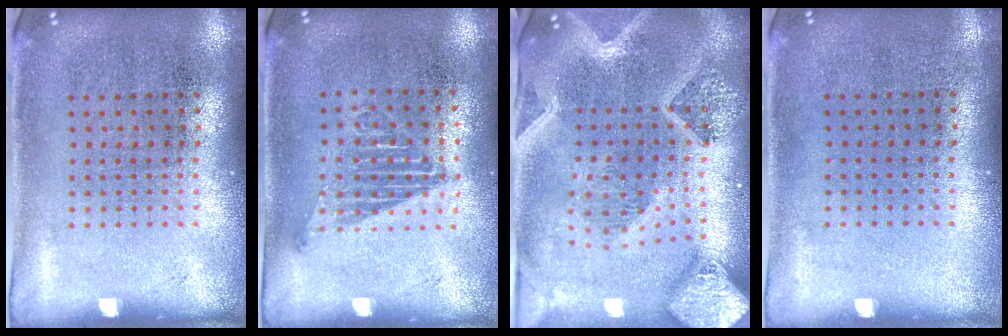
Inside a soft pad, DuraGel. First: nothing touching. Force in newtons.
{"total": 1.1, "press": 1.0, "slide": 0.6}
{"total": 3.9, "press": 3.1, "slide": 2.3}
{"total": 0.0}